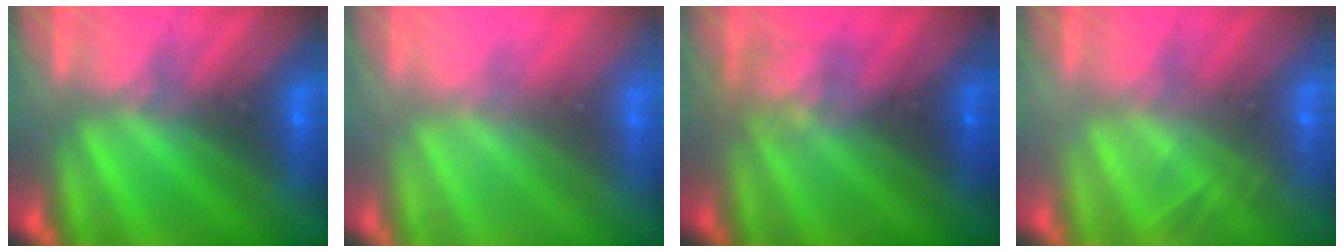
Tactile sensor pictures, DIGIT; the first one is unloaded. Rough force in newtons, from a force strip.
{"total": 2.7}
{"total": 2.4}
{"total": 2.0}